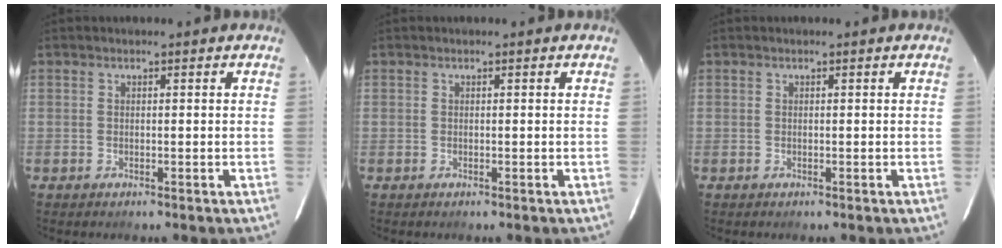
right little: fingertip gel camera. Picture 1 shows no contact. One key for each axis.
{"total": 0.0}
{"total": 0.0}